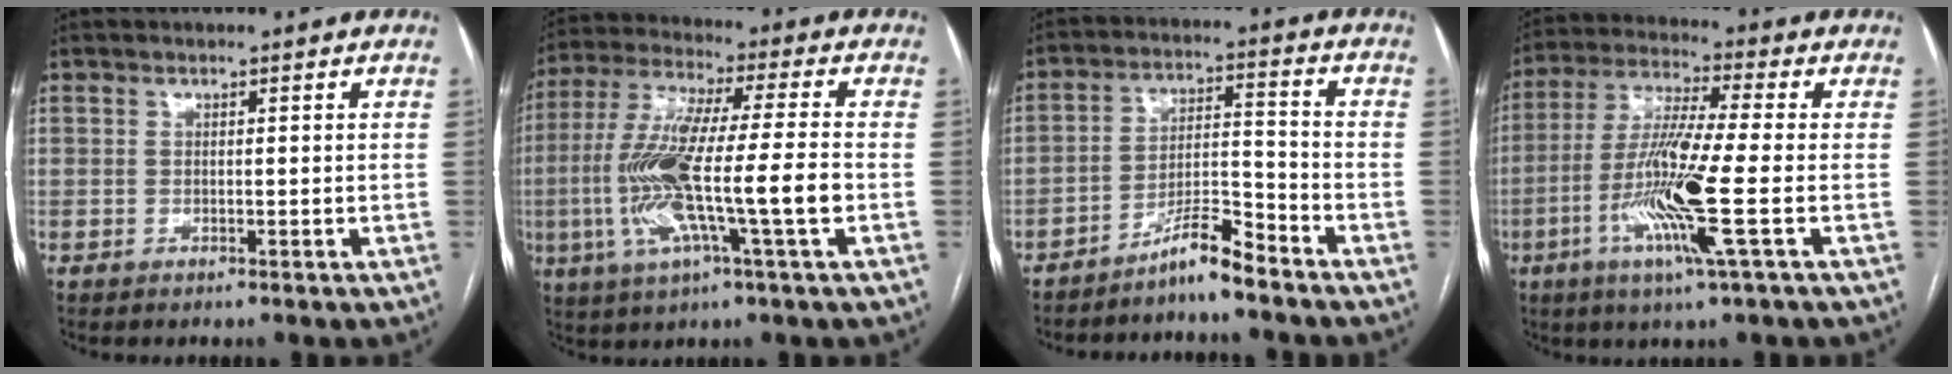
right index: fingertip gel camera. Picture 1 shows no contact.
{"total": 15.8, "force": [-3.2, 0.7, 15.5], "torque": [-0.313, -0.004, -0.063]}
{"total": 6.4, "force": [-5.4, 0.5, 3.4], "torque": [-0.056, 0.005, -0.101]}
{"total": 13.3, "force": [-3.6, -0.6, 12.8], "torque": [-0.261, -0.017, -0.076]}